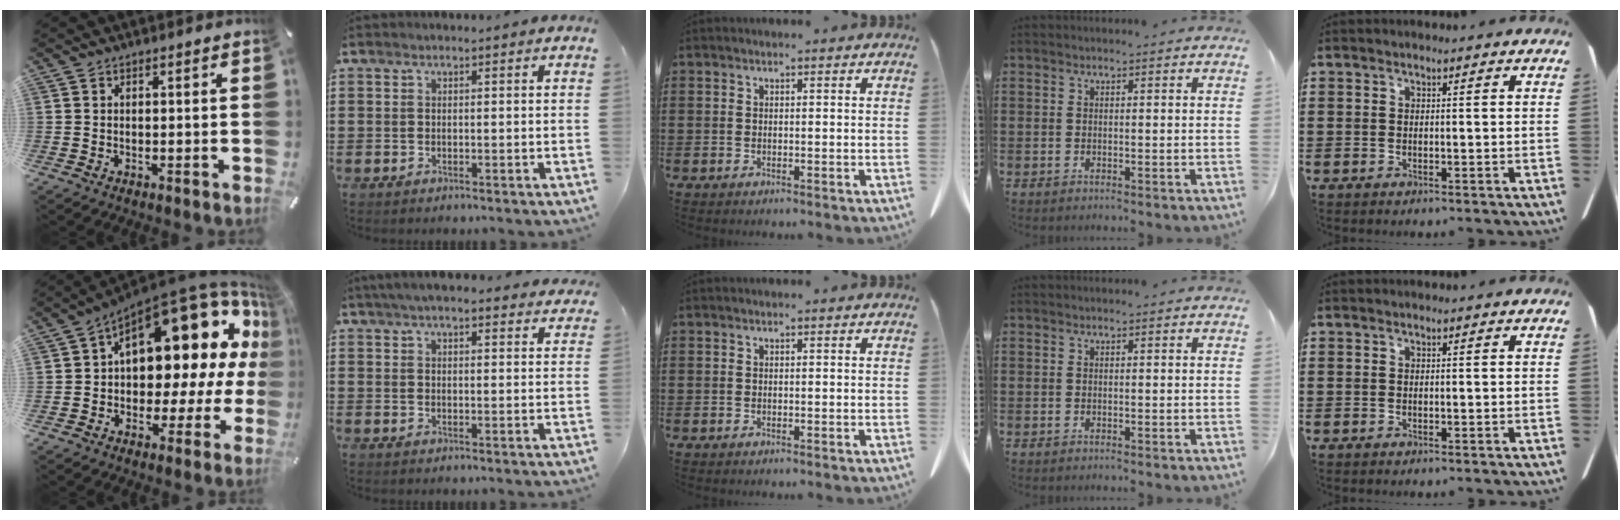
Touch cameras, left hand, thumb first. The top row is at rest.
{"thumb": {"total": 19.4, "force": [8.6, 10.5, 13.8], "torque": [-0.159, -0.084, 0.143]}, "index": {"total": 4.8, "force": [4.4, 0.7, 1.8], "torque": [-0.046, -0.006, 0.080]}}